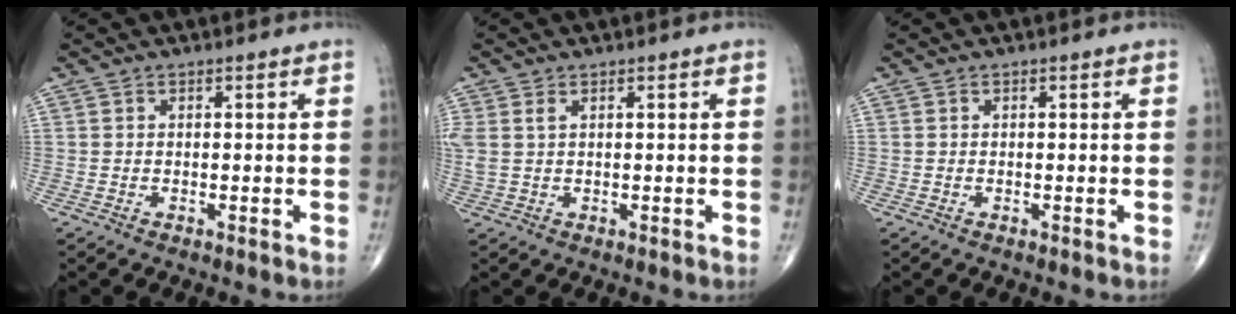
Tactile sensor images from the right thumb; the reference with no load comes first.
{"total": 2.7, "force": [1.1, 1.3, 2.1], "torque": [-0.066, 0.012, 0.032]}
{"total": 0.0}